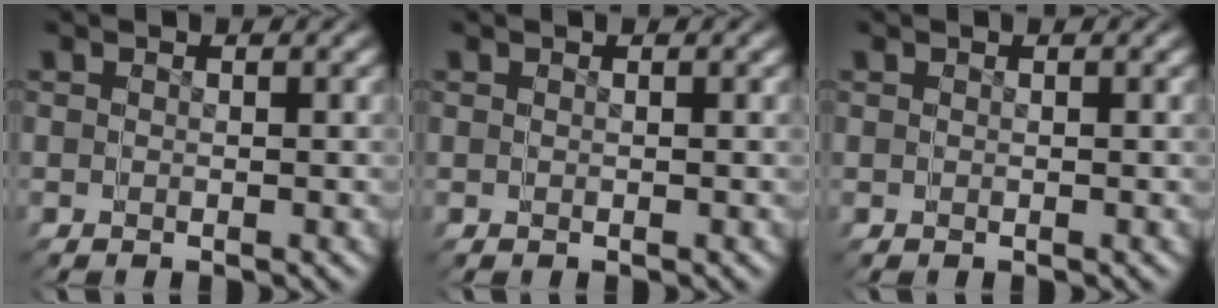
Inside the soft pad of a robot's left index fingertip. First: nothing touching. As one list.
[{"total": 0.0}, {"total": 0.0}]